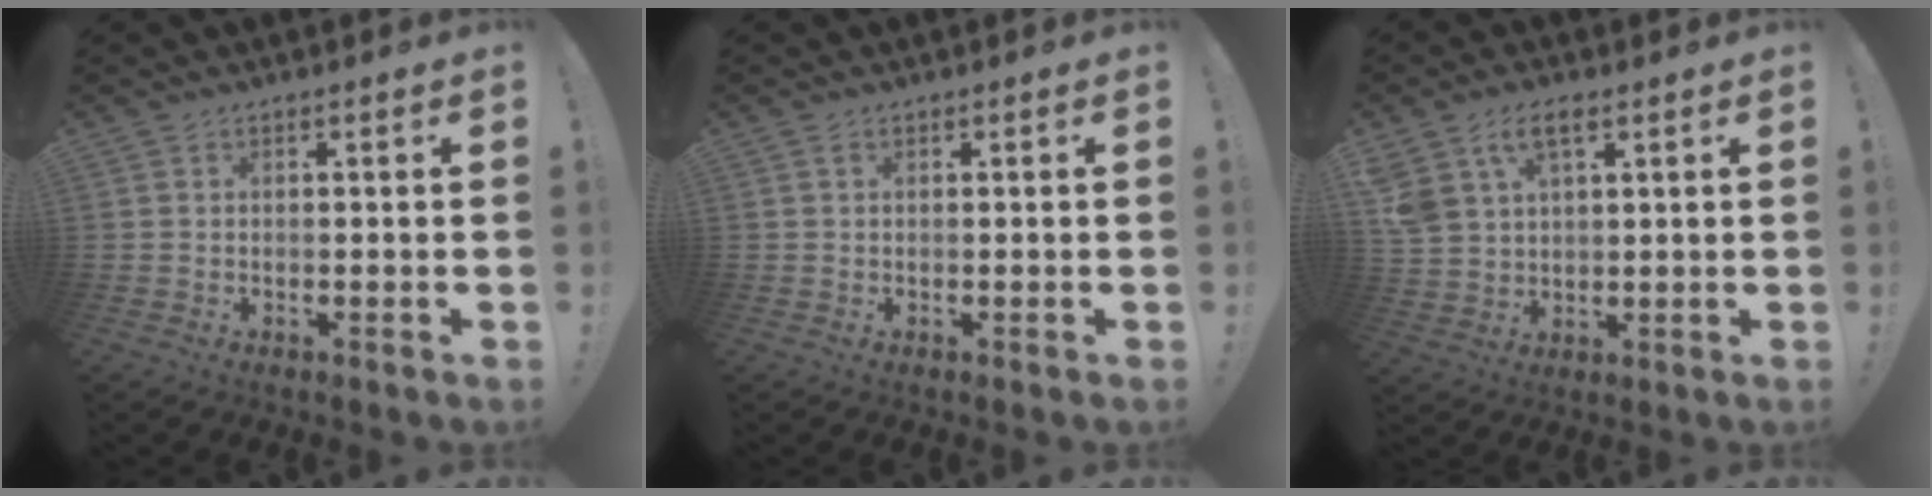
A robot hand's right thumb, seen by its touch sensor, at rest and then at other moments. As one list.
[{"total": 0.7, "force": [0.3, 0.4, 0.5], "torque": [-0.005, 0.000, 0.003]}, {"total": 8.8, "force": [4.5, 5.1, 5.6], "torque": [-0.107, -0.006, 0.087]}]